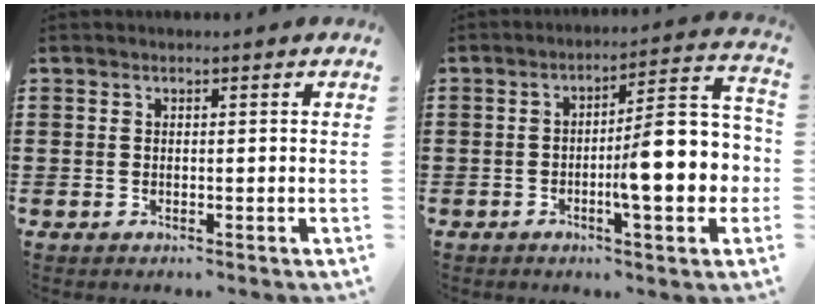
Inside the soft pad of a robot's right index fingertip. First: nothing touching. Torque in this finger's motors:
{"motor_torque": [2.14, 0.00, 0.55, 0.21]}